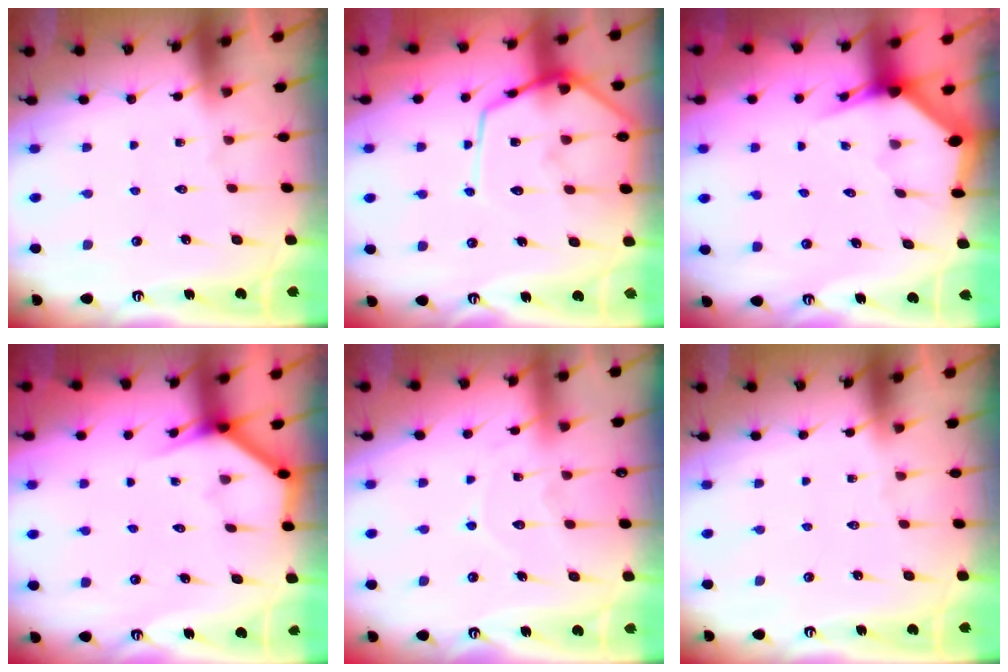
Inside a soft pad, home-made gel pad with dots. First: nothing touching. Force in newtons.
{"total": 13.5, "press": 13.5, "slide": 1.3}
{"total": 3.2, "press": 3.1, "slide": 0.4}
{"total": 3.8, "press": 3.8, "slide": 0.3}
{"total": 7.9, "press": 7.8, "slide": 0.8}
{"total": 0.0}